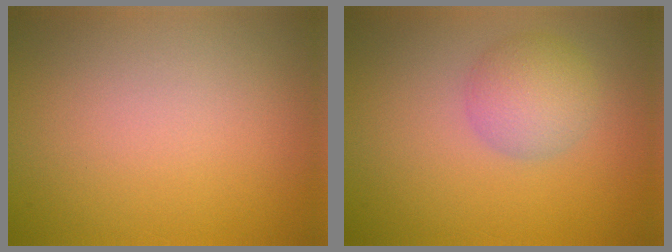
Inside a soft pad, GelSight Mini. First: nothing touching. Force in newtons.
{"total": 3.4, "press": 3.4, "slide": 0.2}